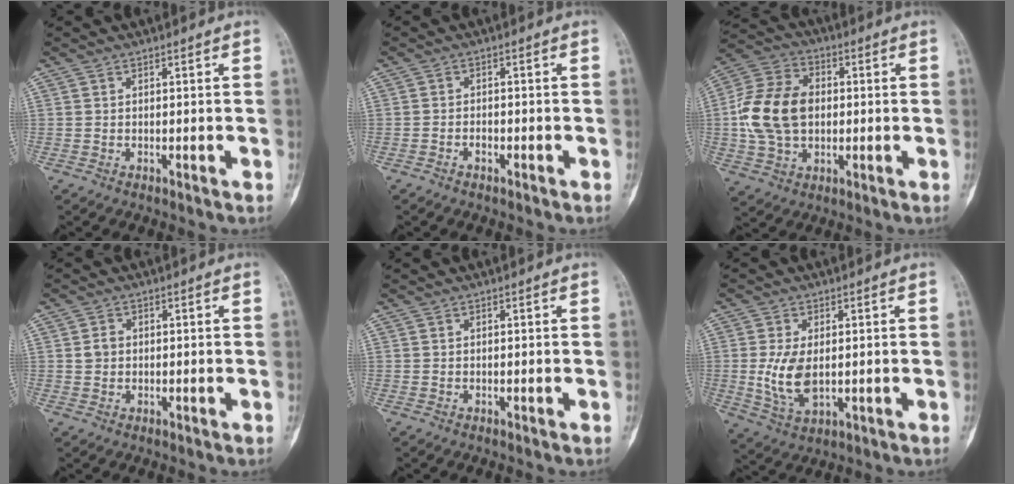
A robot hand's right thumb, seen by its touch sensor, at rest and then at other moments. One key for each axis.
{"total": 1.4, "fx": -0.8, "fy": 0.8, "fz": 0.7, "tx": -0.015, "ty": 0.007, "tz": -0.016}
{"total": 15.6, "fx": 0.2, "fy": 10.9, "fz": 11.1, "tx": -0.200, "ty": 0.020, "tz": 0.003}
{"total": 2.0, "fx": 0.1, "fy": 1.7, "fz": 1.0, "tx": -0.007, "ty": 0.004, "tz": 0.002}
{"total": 0.0}
{"total": 7.8, "fx": -0.1, "fy": 4.4, "fz": 6.5, "tx": -0.127, "ty": -0.011, "tz": 0.007}